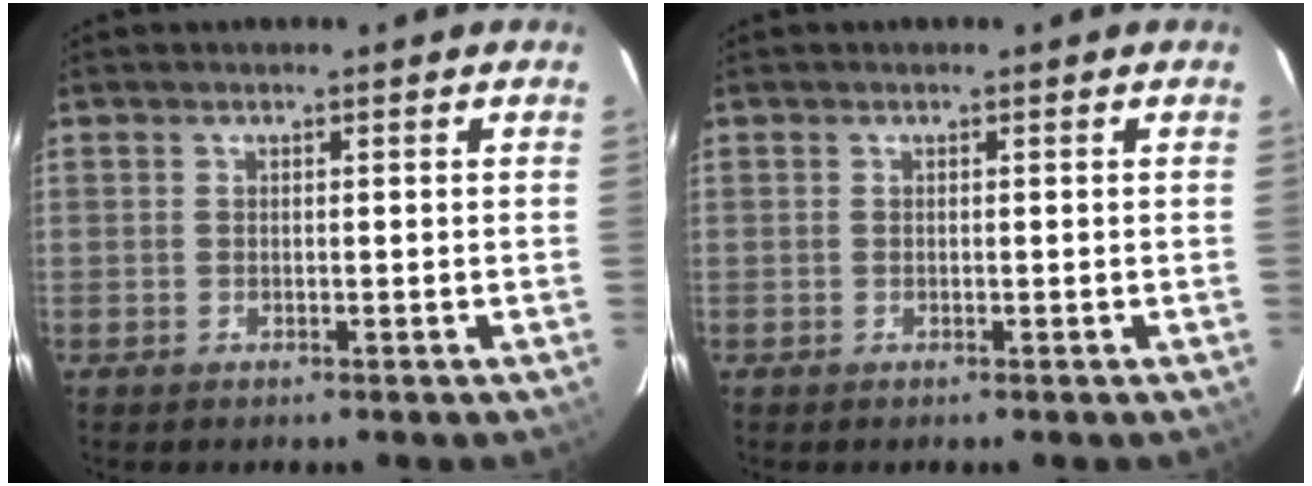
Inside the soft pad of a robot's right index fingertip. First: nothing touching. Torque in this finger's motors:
{"motor_torque": [0.00, 0.00, 0.02, 0.00]}